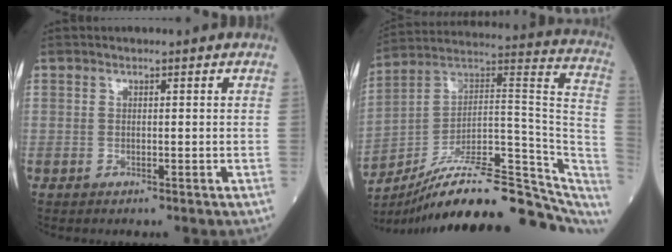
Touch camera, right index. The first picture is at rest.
{"total": 25.7, "force": [-18.5, 6.6, 16.7], "torque": [-0.191, 0.046, -0.280]}